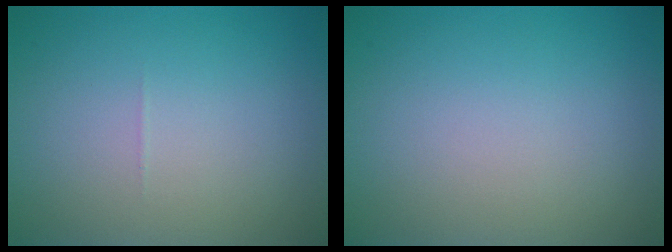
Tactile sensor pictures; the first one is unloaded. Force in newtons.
{"total": 0.0}